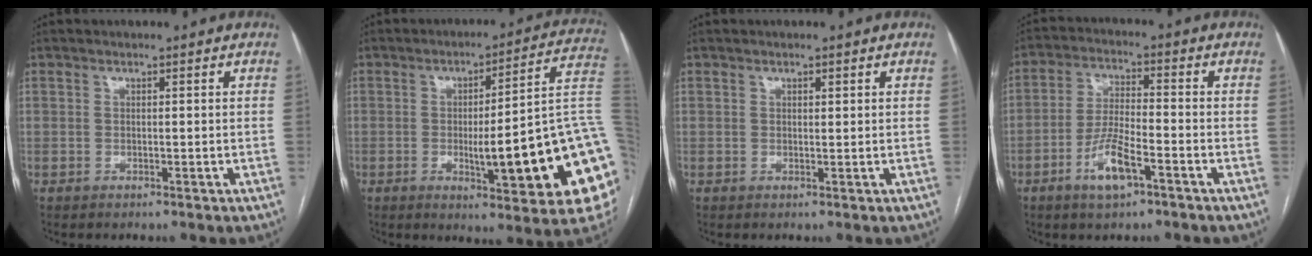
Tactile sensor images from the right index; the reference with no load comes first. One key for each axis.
{"total": 23.4, "fx": -3.9, "fy": 2.8, "fz": 23.0, "tx": -0.200, "ty": 0.014, "tz": -0.045}
{"total": 0.7, "fx": 0.4, "fy": 0.3, "fz": 0.5, "tx": -0.007, "ty": 0.000, "tz": 0.006}
{"total": 7.5, "fx": -3.9, "fy": 1.9, "fz": 6.1, "tx": -0.121, "ty": -0.006, "tz": -0.068}